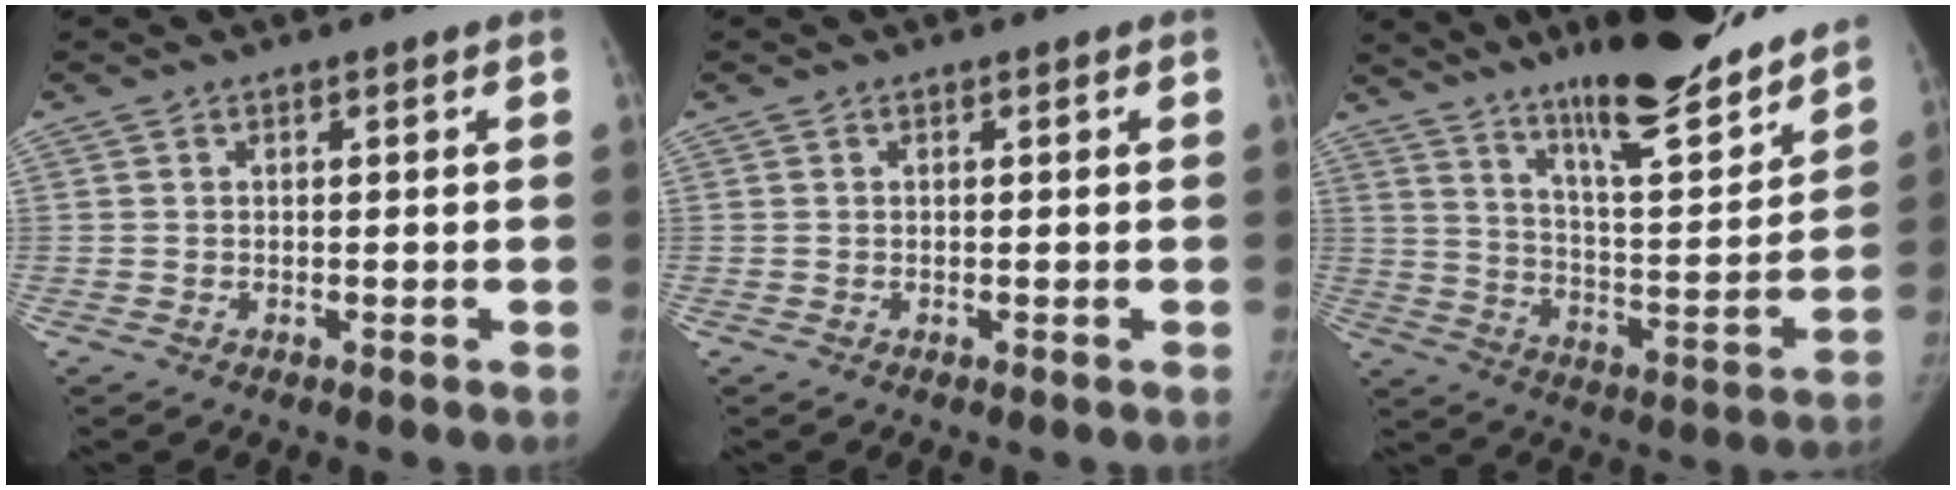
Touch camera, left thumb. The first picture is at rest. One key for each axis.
{"total": 0.0}
{"total": 22.7, "fx": 17.9, "fy": 3.8, "fz": 13.5, "tx": -0.178, "ty": -0.095, "tz": 0.282}